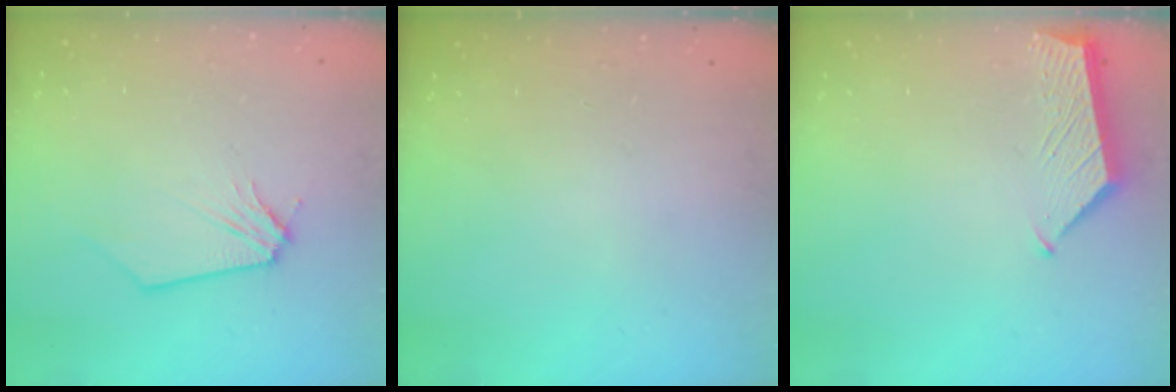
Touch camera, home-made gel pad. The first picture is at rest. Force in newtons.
{"total": 0.0}
{"total": 4.6, "press": 4.6, "slide": 0.6}